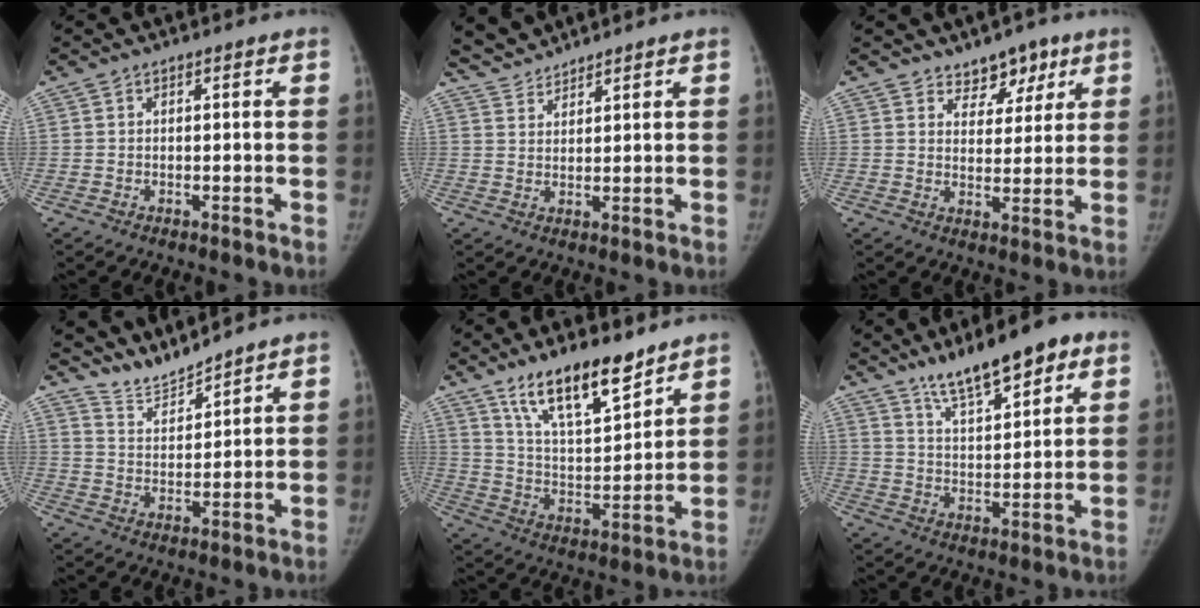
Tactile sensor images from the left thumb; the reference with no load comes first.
{"total": 4.0, "force": [3.9, 0.5, -0.3], "torque": [0.008, -0.005, 0.080]}
{"total": 6.2, "force": [4.3, 3.8, 2.3], "torque": [0.004, -0.027, 0.067]}
{"total": 5.6, "force": [5.6, 0.0, 0.1], "torque": [0.002, -0.043, 0.122]}
{"total": 15.1, "force": [11.0, 4.7, 9.1], "torque": [-0.129, -0.071, 0.203]}
{"total": 13.6, "force": [9.0, 4.1, 9.4], "torque": [-0.127, -0.039, 0.151]}